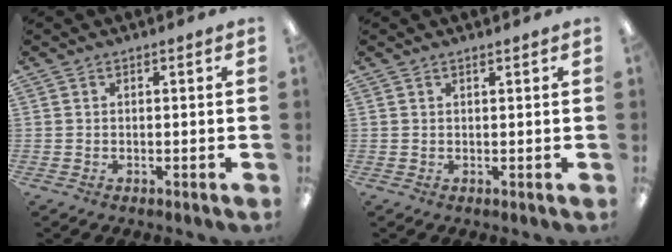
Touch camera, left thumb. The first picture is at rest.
{"total": 0.6, "force": [0.6, 0.1, 0.2], "torque": [-0.005, -0.001, 0.011]}